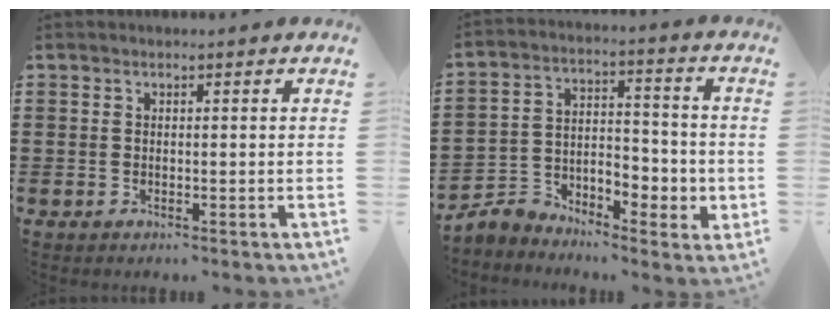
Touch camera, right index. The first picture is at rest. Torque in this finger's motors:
{"motor_torque": [1.03, -0.61, 0.26, 0.03]}